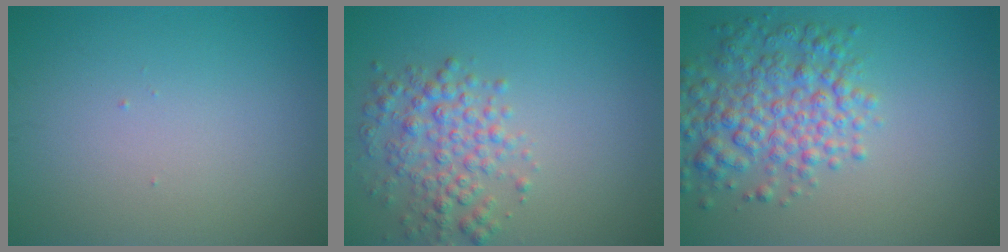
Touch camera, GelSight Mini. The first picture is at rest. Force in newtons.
{"total": 3.7, "press": 3.7, "slide": 0.1}
{"total": 5.6, "press": 5.6, "slide": 0.2}